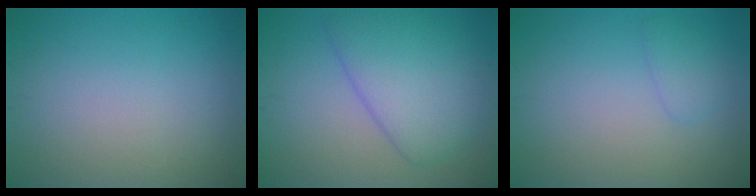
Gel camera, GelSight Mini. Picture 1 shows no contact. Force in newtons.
{"total": 6.1, "press": 6.1, "slide": 0.4}
{"total": 1.3, "press": 1.3, "slide": 0.0}